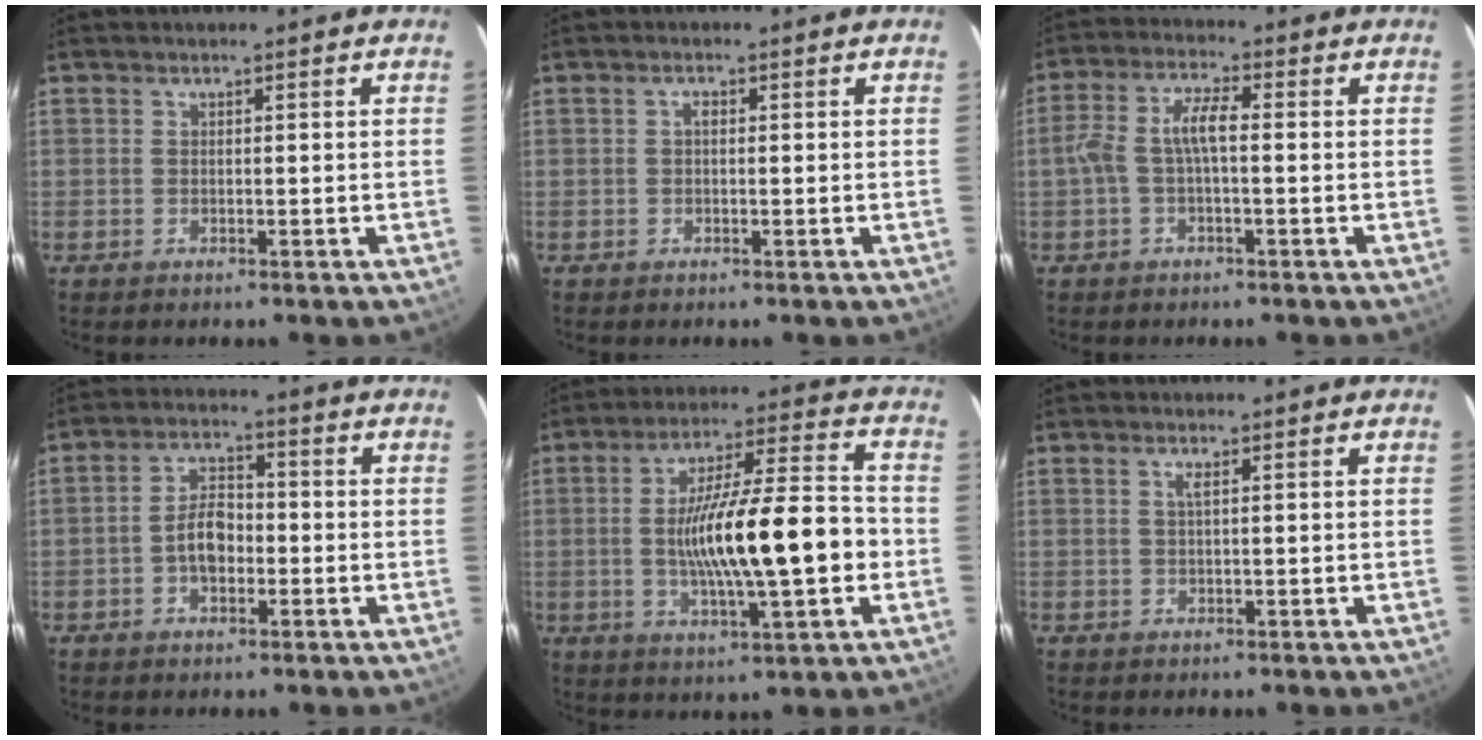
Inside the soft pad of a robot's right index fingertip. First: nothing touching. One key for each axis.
{"total": 0.9, "fx": 0.1, "fy": 0.6, "fz": 0.7, "tx": -0.013, "ty": 0.006, "tz": -0.001}
{"total": 5.4, "fx": -0.8, "fy": 1.6, "fz": 5.1, "tx": -0.109, "ty": 0.018, "tz": -0.013}
{"total": 5.6, "fx": -1.6, "fy": 3.3, "fz": 4.2, "tx": -0.078, "ty": 0.015, "tz": -0.025}
{"total": 17.3, "fx": -2.4, "fy": 2.9, "fz": 16.9, "tx": -0.280, "ty": 0.004, "tz": -0.033}
{"total": 1.0, "fx": 0.3, "fy": -0.3, "fz": 0.9, "tx": -0.018, "ty": 0.002, "tz": 0.003}